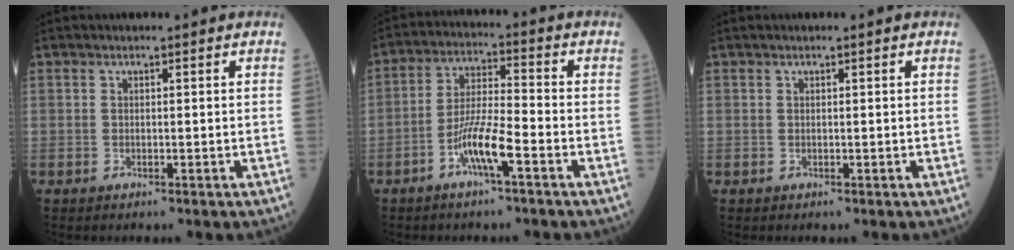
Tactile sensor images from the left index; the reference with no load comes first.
{"total": 7.4, "force": [-3.8, 0.6, 6.3], "torque": [-0.127, 0.001, -0.075]}
{"total": 0.0}